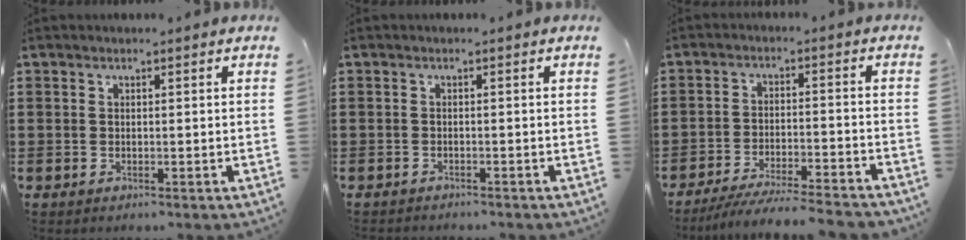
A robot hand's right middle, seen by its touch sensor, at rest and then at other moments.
{"total": 0.8, "force": [-0.8, -0.1, 0.0], "torque": [-0.003, -0.001, -0.016]}
{"total": 6.0, "force": [-5.7, 0.0, 1.9], "torque": [-0.042, -0.012, -0.111]}